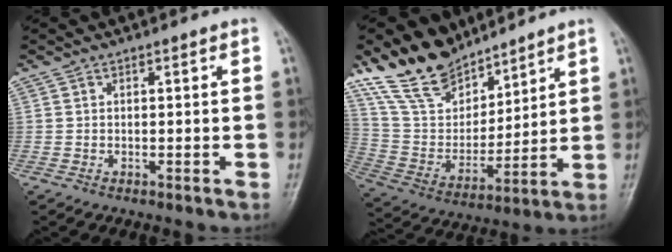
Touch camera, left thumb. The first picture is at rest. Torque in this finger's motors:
{"motor_torque": [0.25, 0.05, 1.33, -1.43, 0.15]}